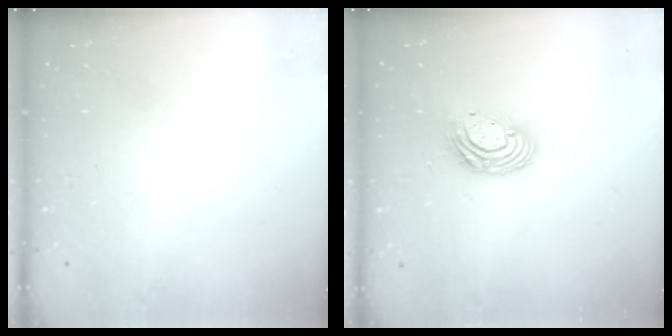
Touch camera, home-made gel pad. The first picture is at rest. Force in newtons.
{"total": 9.9, "press": 9.9, "slide": 0.8}